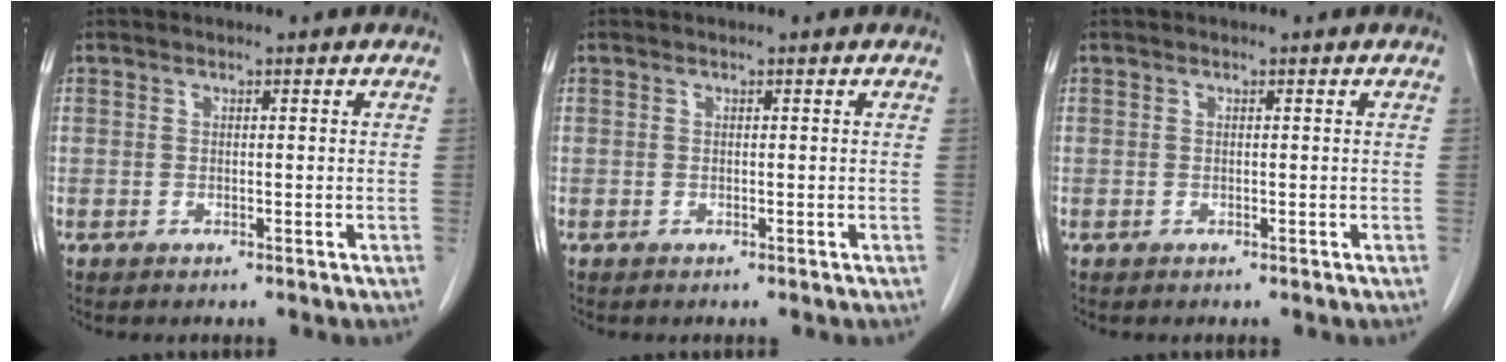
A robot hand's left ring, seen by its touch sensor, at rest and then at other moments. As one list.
[{"total": 0.0}, {"total": 0.0}]